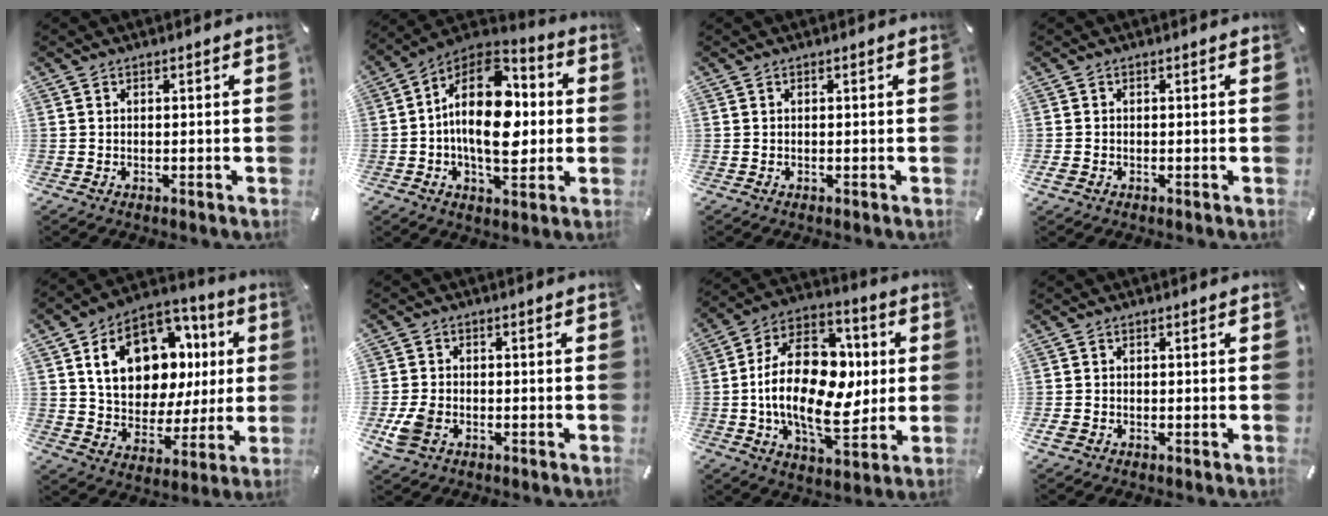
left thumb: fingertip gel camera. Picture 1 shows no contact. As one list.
[{"total": 19.9, "force": [0.6, 11.9, 15.9], "torque": [-0.289, -0.012, 0.006]}, {"total": 0.0}, {"total": 0.8, "force": [-0.4, 0.6, 0.4], "torque": [-0.012, 0.000, -0.010]}, {"total": 18.4, "force": [6.5, 13.3, 11.0], "torque": [-0.188, -0.025, 0.122]}, {"total": 6.1, "force": [-1.9, 4.9, 3.0], "torque": [-0.076, 0.008, -0.036]}, {"total": 22.6, "force": [-0.3, 14.9, 17.0], "torque": [-0.313, -0.007, -0.006]}, {"total": 1.0, "force": [-0.5, 0.8, 0.5], "torque": [-0.007, 0.002, -0.009]}]